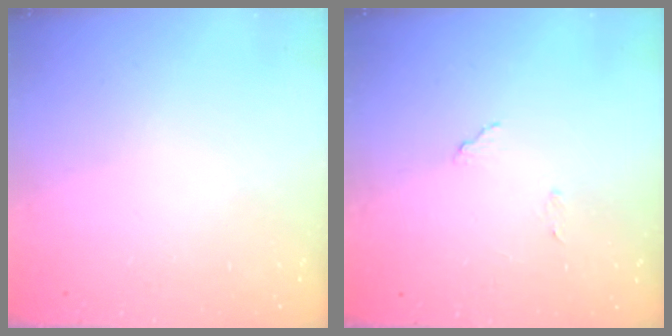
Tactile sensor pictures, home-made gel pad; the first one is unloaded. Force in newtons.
{"total": 8.3, "press": 8.3, "slide": 0.8}